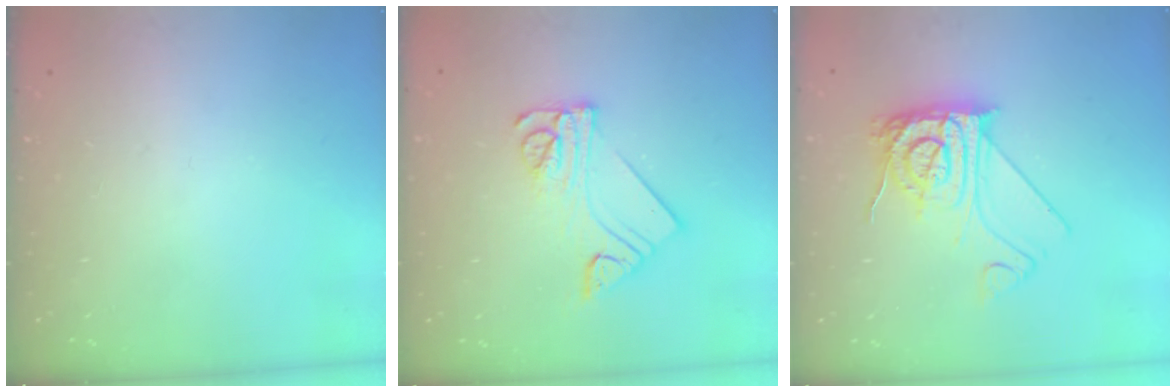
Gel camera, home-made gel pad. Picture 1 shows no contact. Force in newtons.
{"total": 11.1, "press": 11.1, "slide": 1.1}
{"total": 11.8, "press": 11.8, "slide": 1.2}